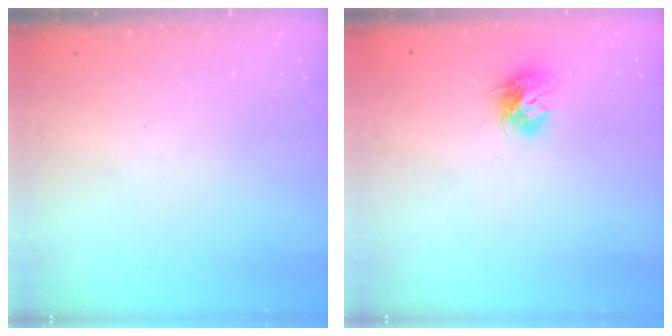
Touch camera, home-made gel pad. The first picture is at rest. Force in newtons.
{"total": 8.9, "press": 8.9, "slide": 0.1}